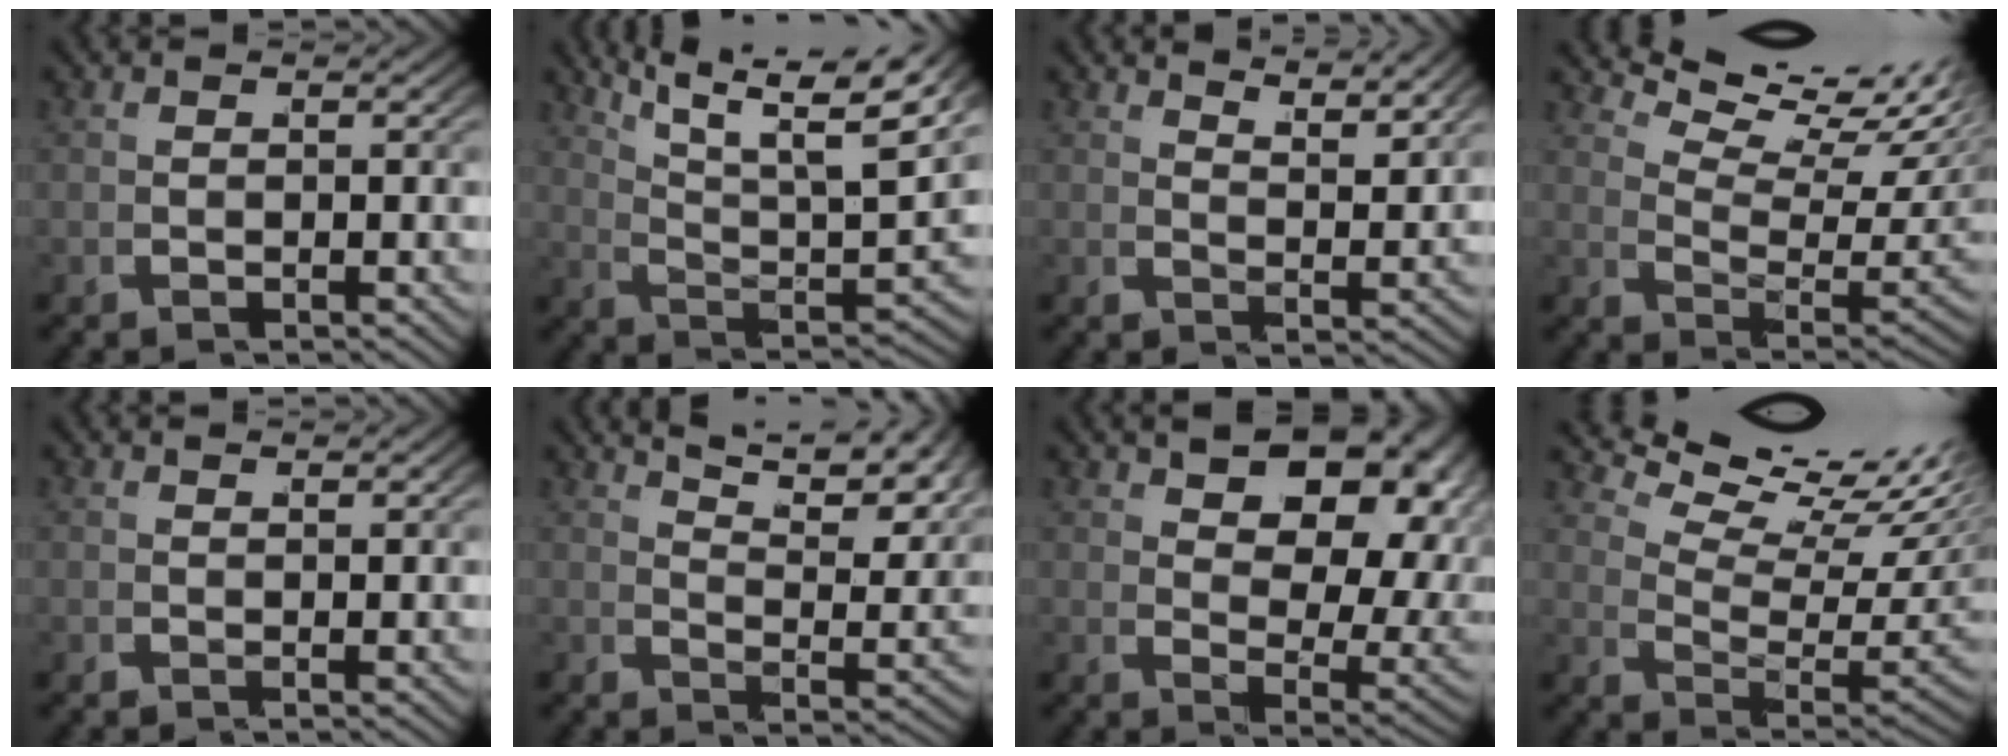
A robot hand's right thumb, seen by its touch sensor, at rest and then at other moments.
{"total": 12.0, "force": [5.7, 5.6, 9.0], "torque": [-0.146, -0.001, 0.089]}
{"total": 3.6, "force": [3.3, 0.3, 1.6], "torque": [-0.018, 0.003, 0.058]}
{"total": 10.8, "force": [7.1, 3.8, 7.2], "torque": [-0.086, 0.027, 0.104]}
{"total": 0.7, "force": [0.7, 0.0, 0.2], "torque": [-0.001, 0.003, 0.015]}
{"total": 9.0, "force": [7.2, 2.4, 5.0], "torque": [-0.050, 0.024, 0.110]}
{"total": 10.5, "force": [4.0, 5.7, 7.8], "torque": [-0.107, -0.009, 0.072]}
{"total": 11.3, "force": [6.1, 4.7, 8.2], "torque": [-0.102, 0.018, 0.093]}